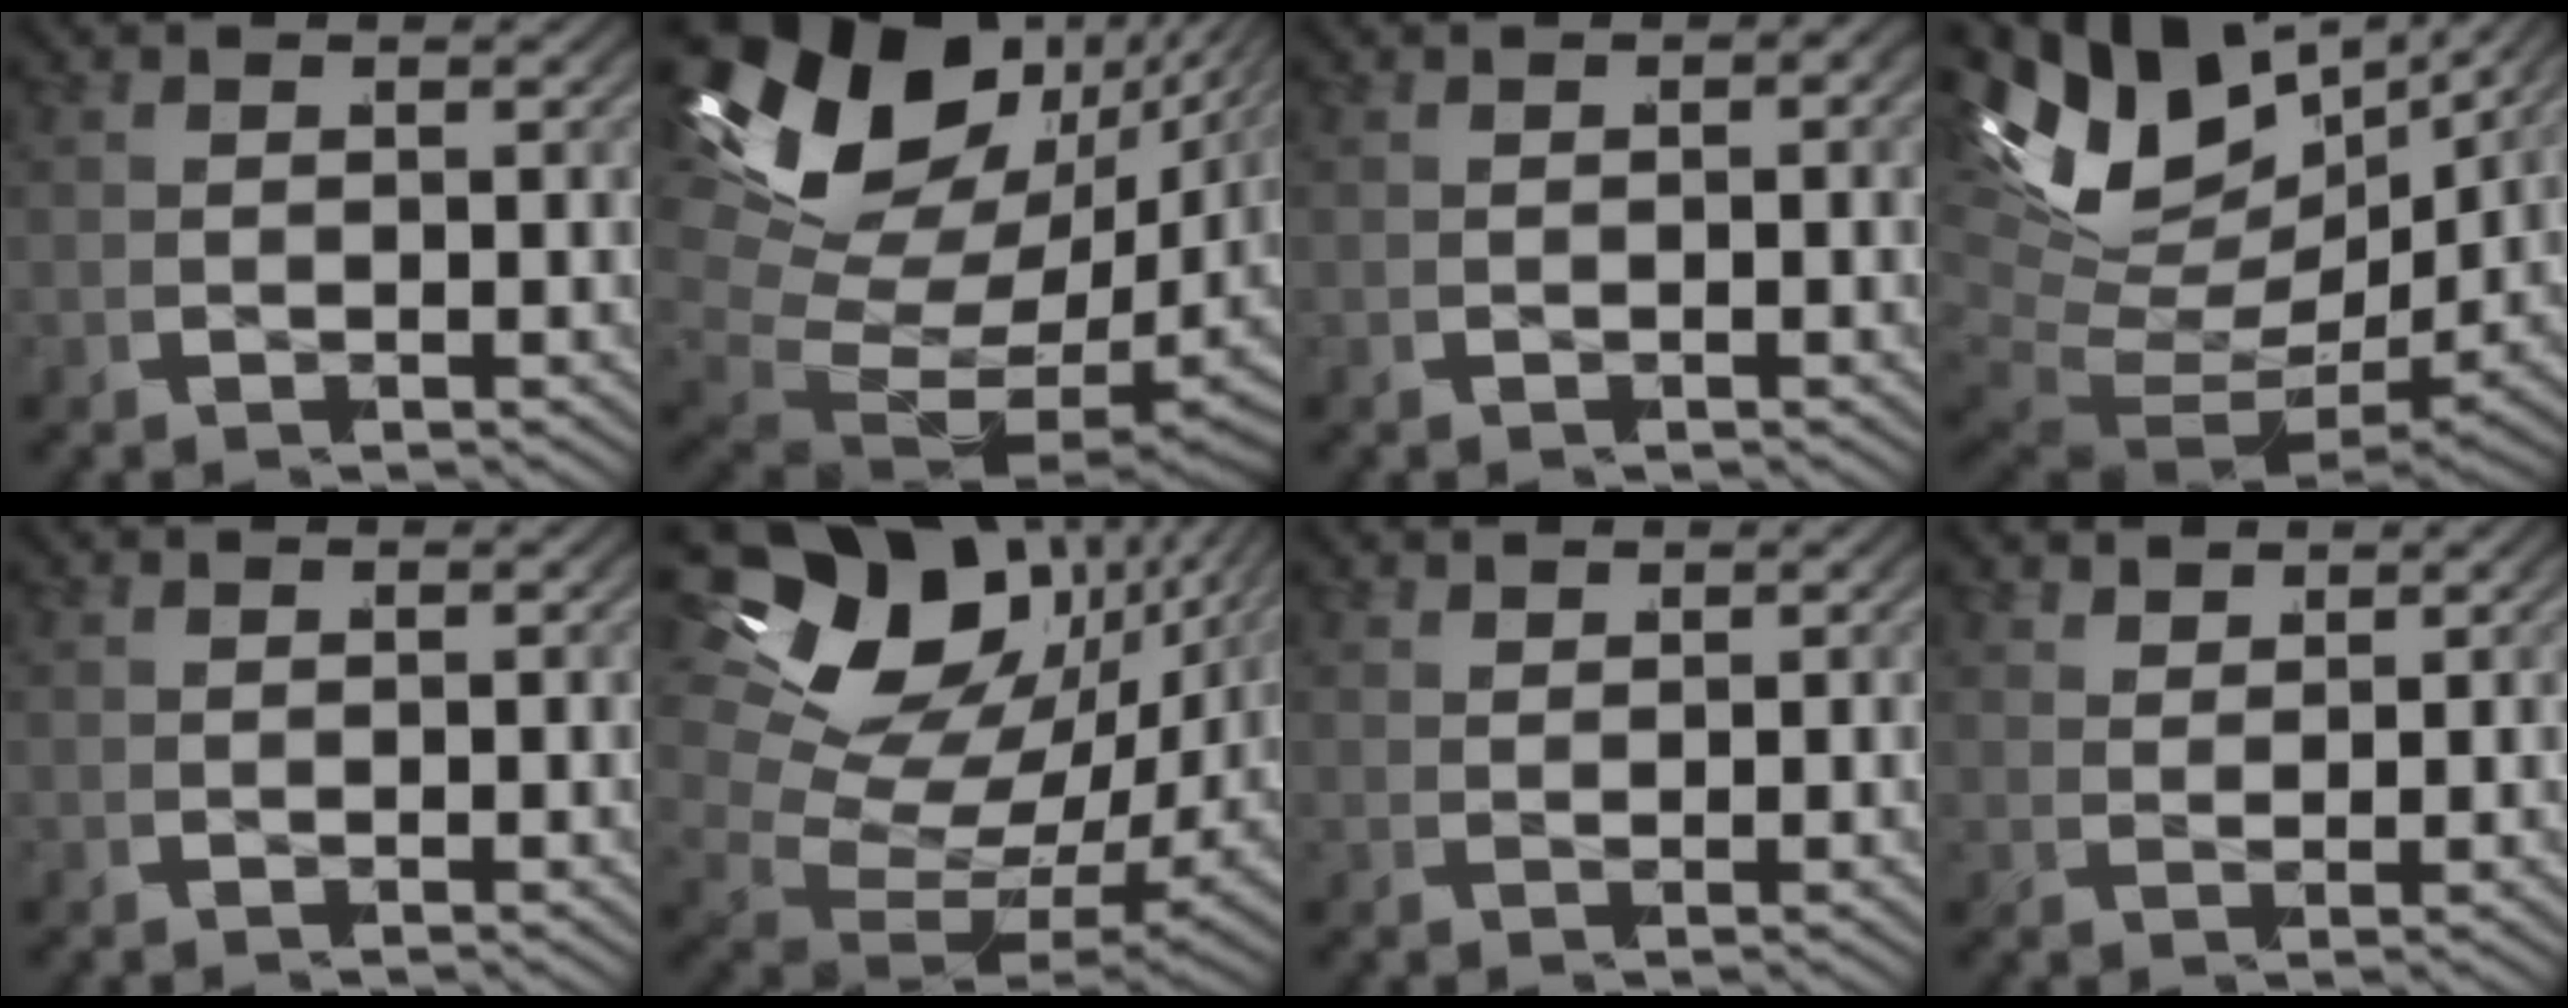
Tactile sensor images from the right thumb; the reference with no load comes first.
{"total": 16.8, "force": [-0.4, 11.7, 12.1], "torque": [-0.241, -0.052, 0.012]}
{"total": 1.4, "force": [0.0, 0.8, 1.1], "torque": [-0.003, 0.004, -0.003]}
{"total": 11.8, "force": [0.5, 8.0, 8.7], "torque": [-0.199, -0.053, 0.026]}
{"total": 0.0}
{"total": 15.4, "force": [2.2, 10.9, 10.7], "torque": [-0.192, -0.019, 0.028]}
{"total": 1.5, "force": [1.3, -0.5, -0.5], "torque": [0.014, 0.005, 0.026]}
{"total": 2.0, "force": [1.9, -0.3, -0.5], "torque": [0.013, 0.006, 0.037]}